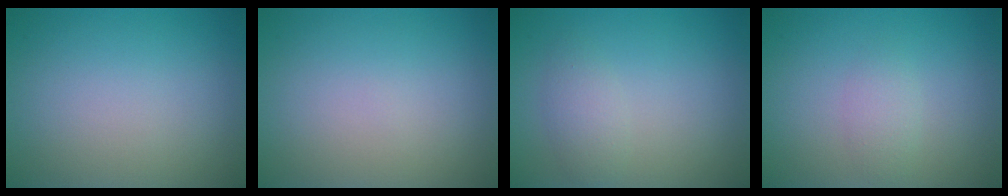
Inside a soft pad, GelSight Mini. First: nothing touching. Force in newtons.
{"total": 0.0}
{"total": 1.9, "press": 1.9, "slide": 0.1}
{"total": 1.4, "press": 1.4, "slide": 0.0}